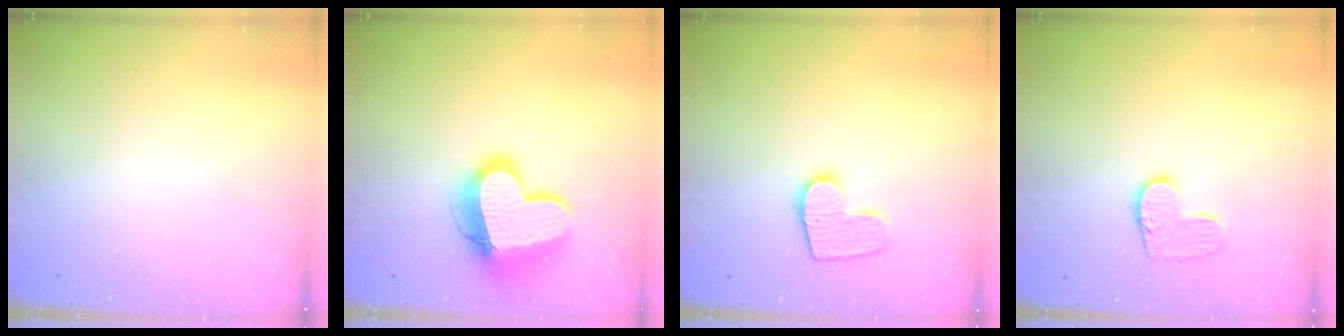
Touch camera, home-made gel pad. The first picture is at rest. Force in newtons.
{"total": 16.8, "press": 16.7, "slide": 1.8}
{"total": 11.3, "press": 11.3, "slide": 0.7}
{"total": 9.0, "press": 9.0, "slide": 0.5}